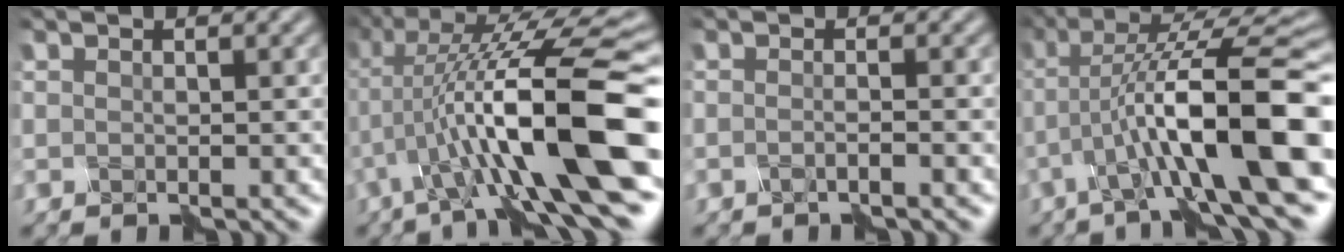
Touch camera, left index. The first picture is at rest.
{"total": 14.7, "force": [-1.4, 3.6, 14.2], "torque": [-0.232, 0.020, -0.020]}
{"total": 1.8, "force": [-0.6, 1.0, 1.4], "torque": [0.005, -0.009, -0.032]}
{"total": 12.6, "force": [-2.9, 3.1, 11.9], "torque": [-0.194, 0.015, -0.045]}